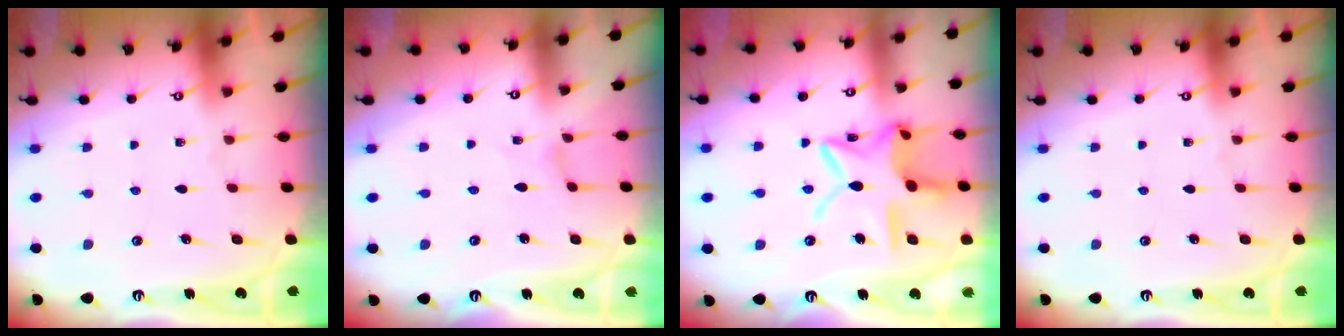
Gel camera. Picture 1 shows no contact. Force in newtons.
{"total": 0.0}
{"total": 14.9, "press": 14.9, "slide": 1.1}
{"total": 0.0}